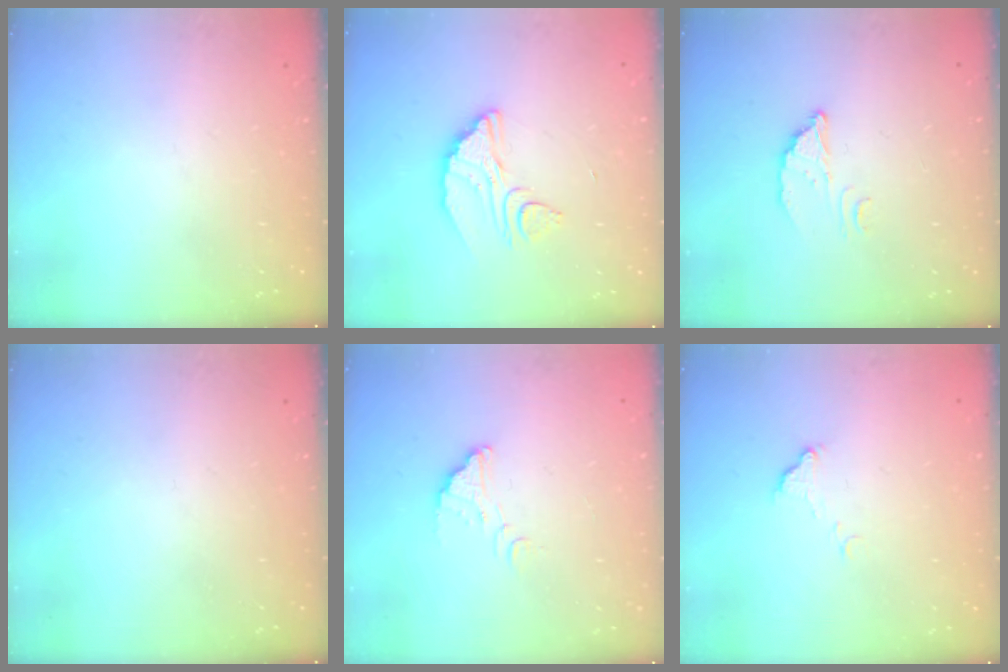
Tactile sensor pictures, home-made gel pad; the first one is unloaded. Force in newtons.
{"total": 8.8, "press": 8.8, "slide": 0.8}
{"total": 2.8, "press": 2.8, "slide": 0.2}
{"total": 0.0}
{"total": 3.0, "press": 3.0, "slide": 0.1}
{"total": 5.9, "press": 5.9, "slide": 0.3}